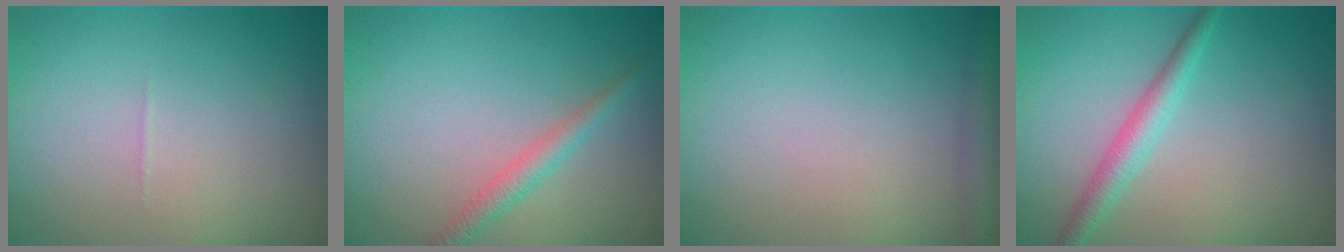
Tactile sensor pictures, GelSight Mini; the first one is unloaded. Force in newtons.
{"total": 2.0, "press": 2.0, "slide": 0.0}
{"total": 1.8, "press": 1.8, "slide": 0.1}
{"total": 2.4, "press": 2.4, "slide": 0.1}